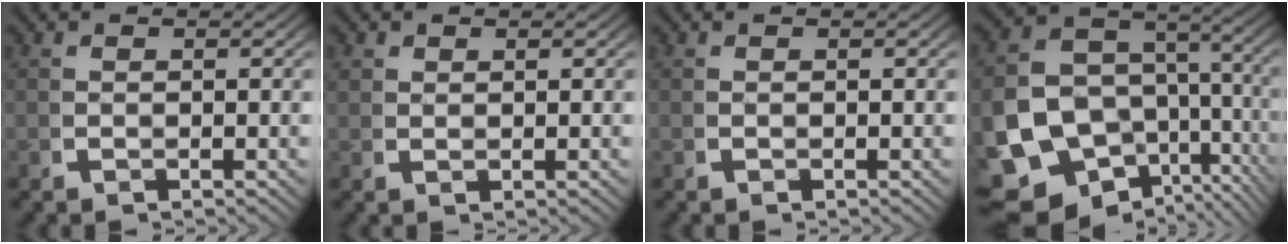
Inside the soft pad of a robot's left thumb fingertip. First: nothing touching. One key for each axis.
{"total": 0.9, "fx": 0.8, "fy": 0.1, "fz": 0.2, "tx": 0.001, "ty": 0.002, "tz": 0.020}
{"total": 0.0}
{"total": 16.7, "fx": -4.8, "fy": 13.1, "fz": 9.2, "tx": -0.201, "ty": -0.086, "tz": -0.060}